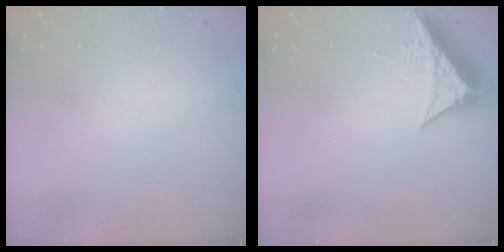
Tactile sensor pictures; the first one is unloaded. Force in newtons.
{"total": 7.7, "press": 7.7, "slide": 0.4}